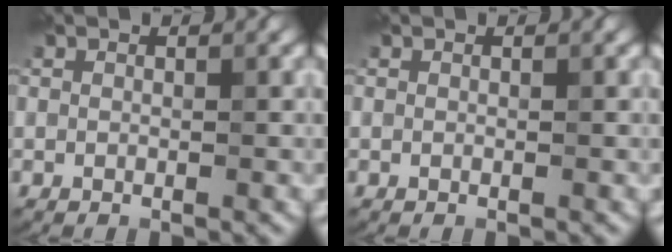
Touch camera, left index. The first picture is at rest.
{"total": 0.0}